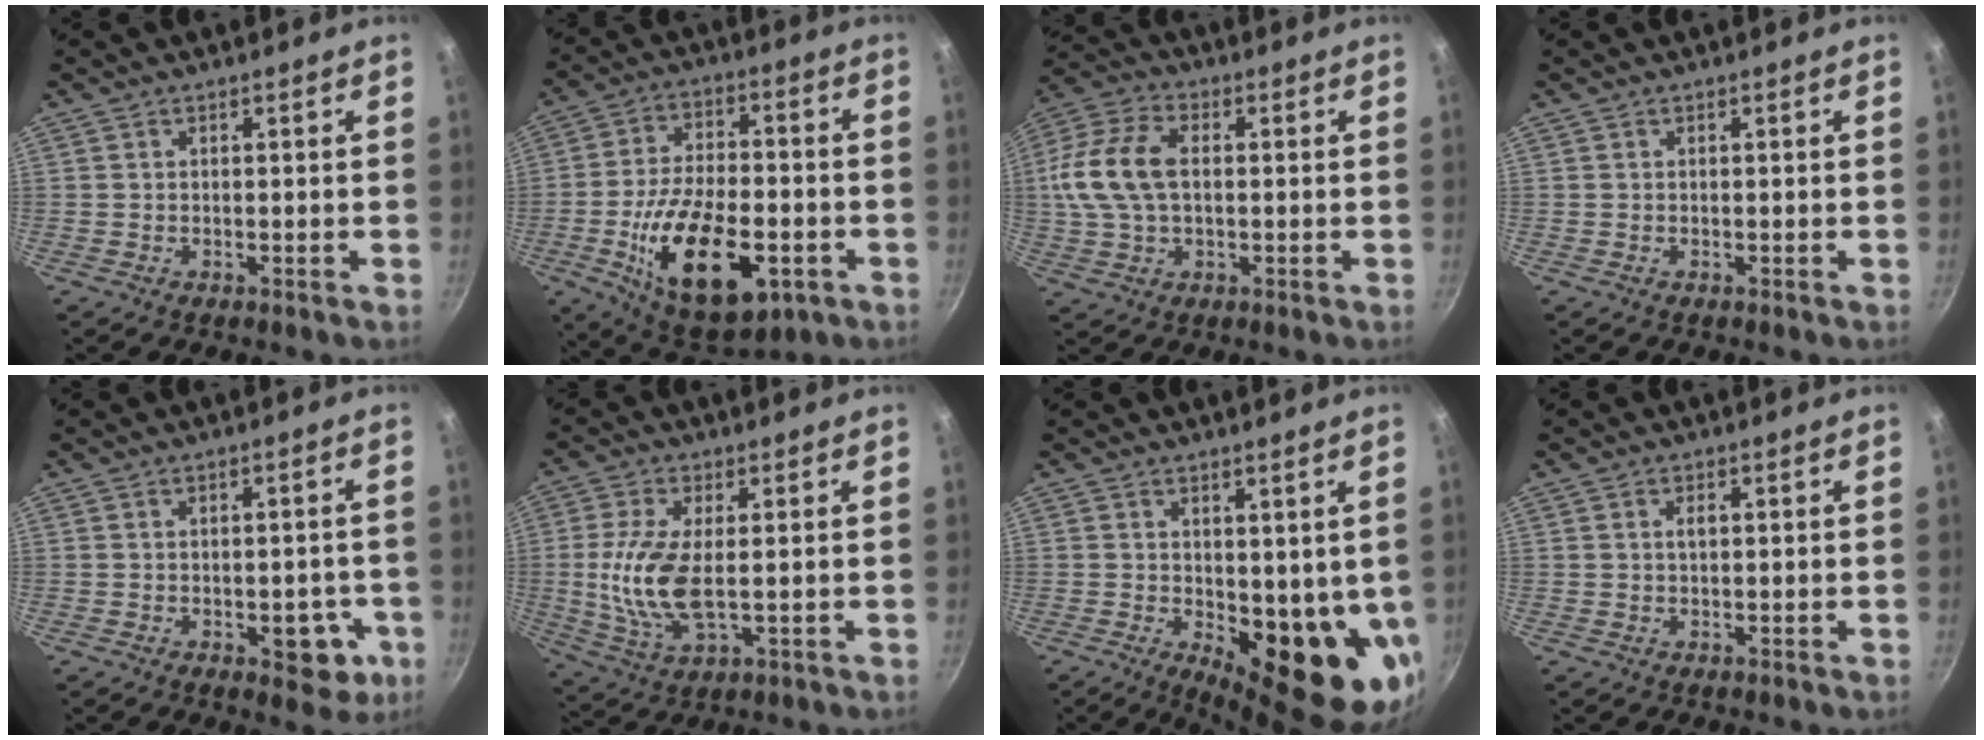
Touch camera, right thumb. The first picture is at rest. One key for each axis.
{"total": 21.1, "fx": -6.5, "fy": 10.6, "fz": 17.0, "tx": -0.278, "ty": 0.018, "tz": -0.097}
{"total": 13.6, "fx": 1.0, "fy": 8.4, "fz": 10.6, "tx": -0.207, "ty": 0.023, "tz": 0.006}
{"total": 0.0}
{"total": 7.4, "fx": -2.4, "fy": 4.0, "fz": 5.7, "tx": -0.038, "ty": 0.010, "tz": -0.026}
{"total": 11.4, "fx": 0.1, "fy": 5.1, "fz": 10.2, "tx": -0.217, "ty": -0.010, "tz": 0.001}
{"total": 14.5, "fx": -0.6, "fy": 6.2, "fz": 13.1, "tx": -0.136, "ty": -0.035, "tz": 0.007}
{"total": 2.7, "fx": 0.4, "fy": 1.7, "fz": 2.1, "tx": -0.026, "ty": 0.005, "tz": 0.006}